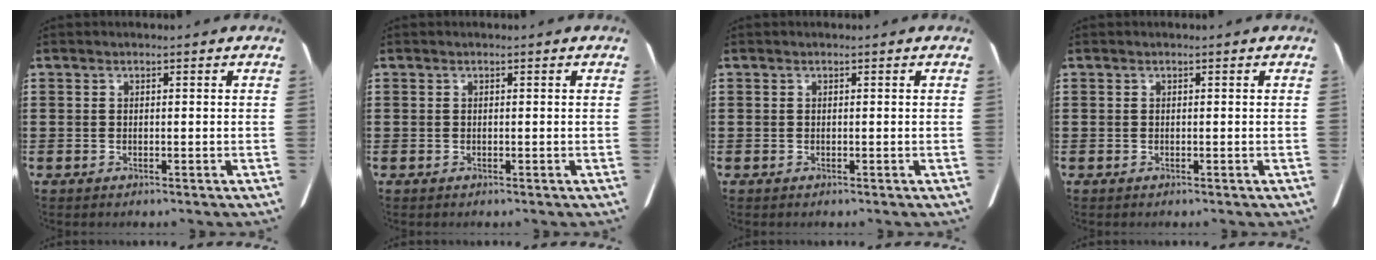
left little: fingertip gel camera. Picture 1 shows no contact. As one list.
[{"total": 0.0}, {"total": 0.0}, {"total": 0.0}]